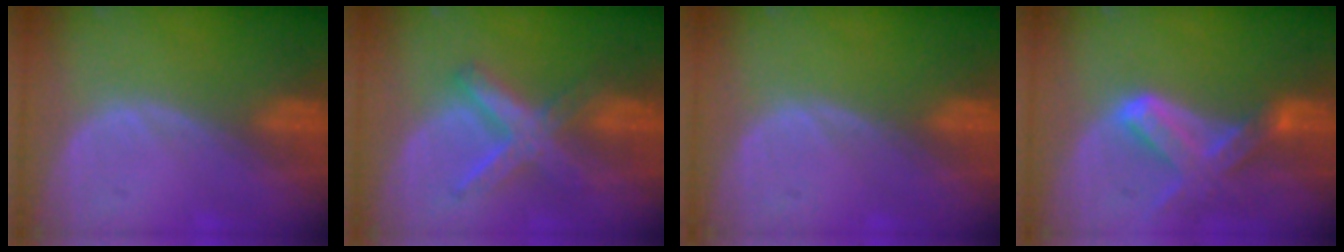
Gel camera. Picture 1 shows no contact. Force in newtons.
{"total": 6.6, "press": 6.6, "slide": 0.2}
{"total": 0.0}
{"total": 7.0, "press": 6.5, "slide": 2.6}